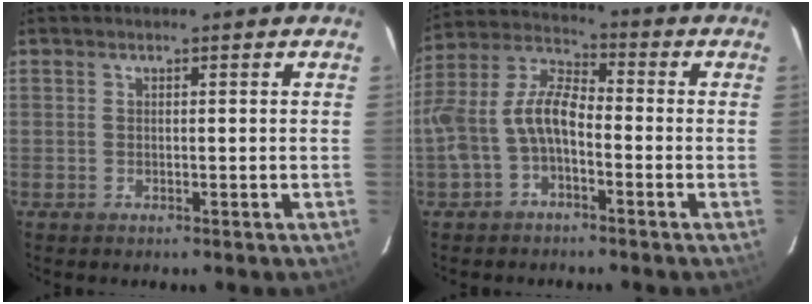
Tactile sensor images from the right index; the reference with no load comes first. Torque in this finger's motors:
{"motor_torque": [0.78, -0.45, 0.71, 0.21]}